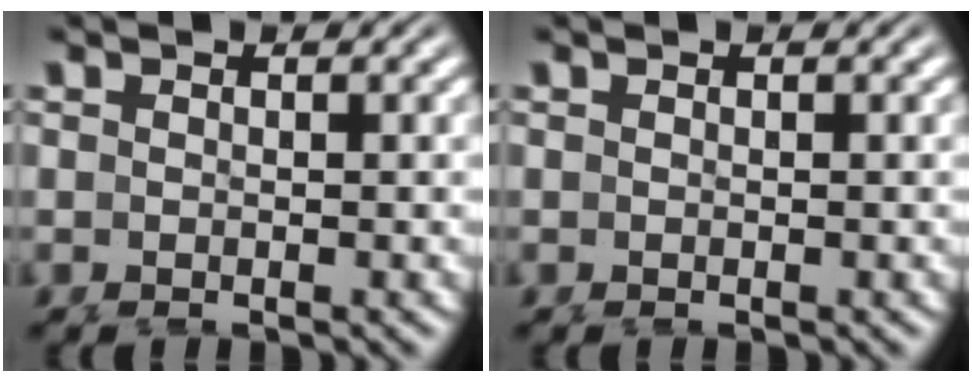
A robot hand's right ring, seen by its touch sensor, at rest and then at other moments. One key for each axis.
{"total": 0.0}